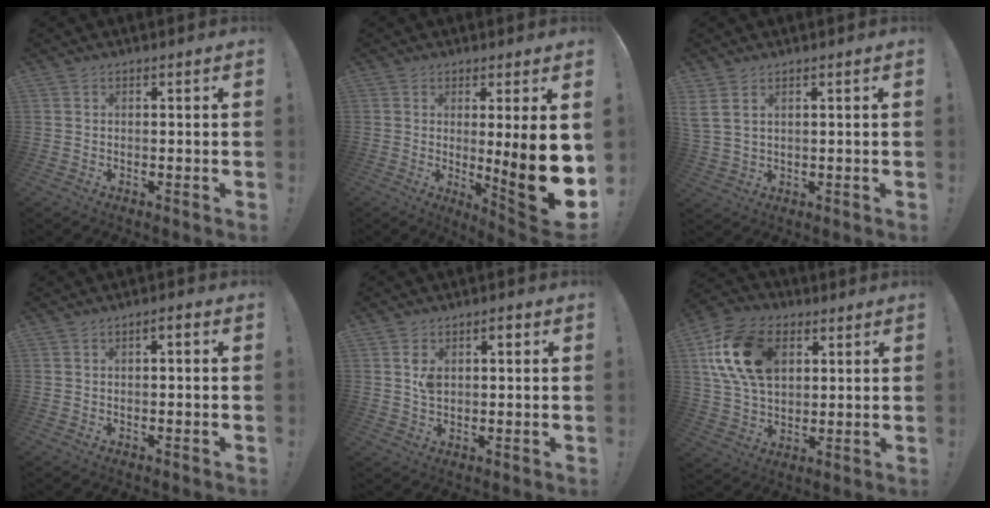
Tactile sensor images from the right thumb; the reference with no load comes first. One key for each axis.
{"total": 16.4, "fx": -0.2, "fy": 1.7, "fz": 16.4, "tx": -0.227, "ty": -0.023, "tz": 0.008}
{"total": 4.3, "fx": 2.4, "fy": 1.8, "fz": 3.0, "tx": -0.075, "ty": -0.007, "tz": 0.050}
{"total": 1.9, "fx": -1.1, "fy": 0.8, "fz": 1.3, "tx": -0.028, "ty": 0.012, "tz": -0.019}
{"total": 4.0, "fx": 0.9, "fy": 2.5, "fz": 3.0, "tx": -0.045, "ty": 0.001, "tz": 0.010}
{"total": 19.3, "fx": 6.2, "fy": 13.1, "fz": 12.8, "tx": -0.227, "ty": -0.006, "tz": 0.118}